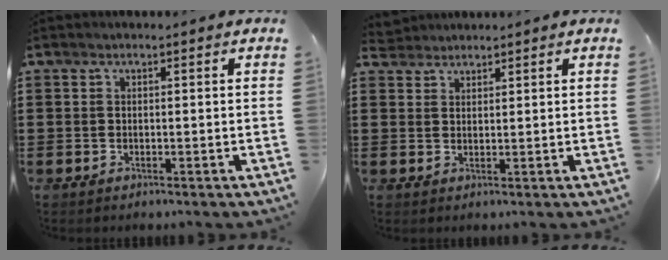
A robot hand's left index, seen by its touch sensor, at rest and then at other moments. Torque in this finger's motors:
{"motor_torque": [0.06, -0.06, -0.05, -0.02]}